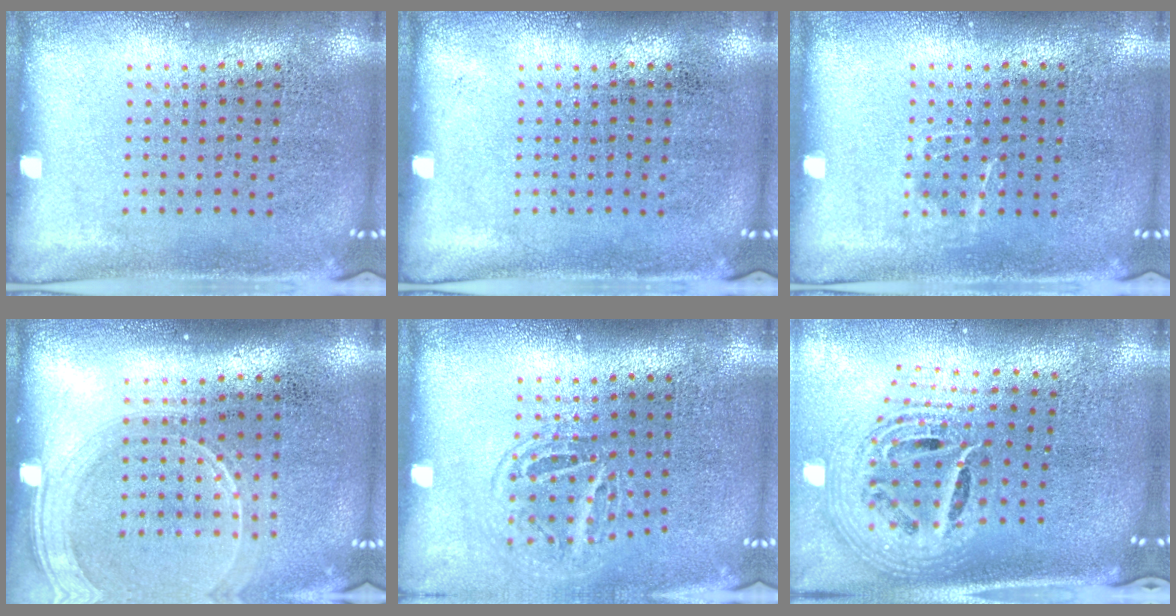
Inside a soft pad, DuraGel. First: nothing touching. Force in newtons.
{"total": 0.0}
{"total": 0.9, "press": 0.8, "slide": 0.2}
{"total": 1.8, "press": 1.6, "slide": 0.8}
{"total": 1.6, "press": 1.0, "slide": 1.3}
{"total": 2.6, "press": 1.8, "slide": 1.9}